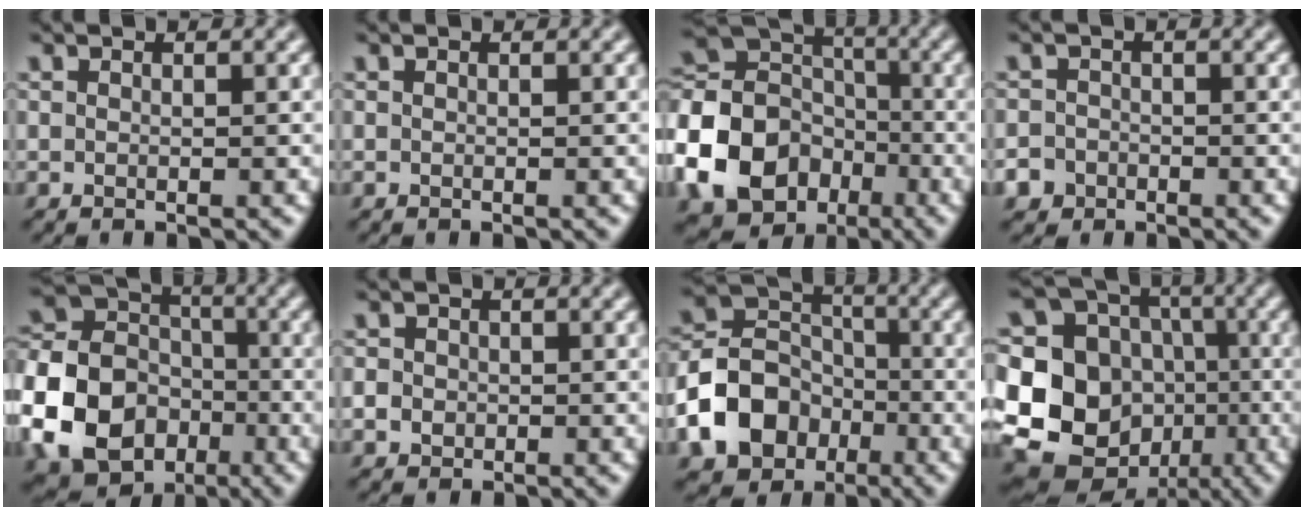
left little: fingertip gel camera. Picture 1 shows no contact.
{"total": 0.0}
{"total": 14.7, "force": [-5.5, 12.0, 6.4], "torque": [-0.163, -0.017, -0.123]}
{"total": 3.9, "force": [-2.4, 3.1, 0.5], "torque": [0.002, -0.006, -0.050]}
{"total": 14.1, "force": [-4.8, 11.4, 6.9], "torque": [-0.182, -0.024, -0.113]}
{"total": 3.1, "force": [-0.3, 2.8, 1.2], "torque": [-0.015, 0.018, -0.024]}
{"total": 8.9, "force": [-3.7, 6.7, 4.6], "torque": [-0.083, 0.003, -0.080]}
{"total": 16.4, "force": [-3.1, 14.6, 6.8], "torque": [-0.173, 0.009, -0.072]}